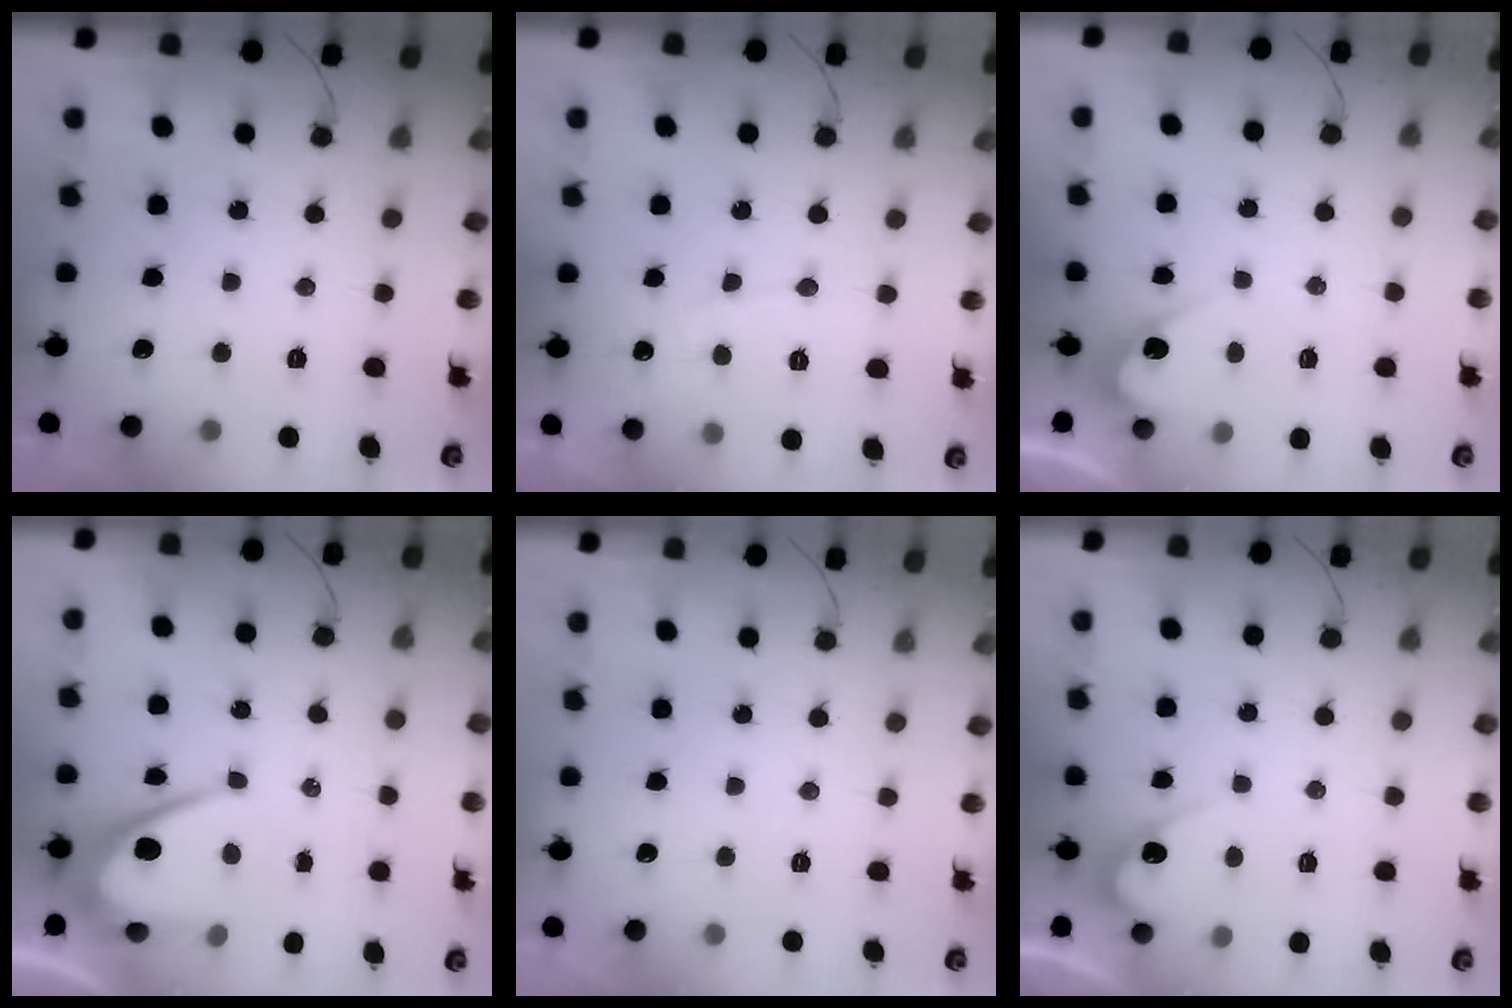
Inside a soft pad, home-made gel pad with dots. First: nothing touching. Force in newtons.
{"total": 4.9, "press": 4.9, "slide": 0.2}
{"total": 3.0, "press": 3.0, "slide": 0.3}
{"total": 10.1, "press": 10.1, "slide": 0.8}
{"total": 0.0}
{"total": 4.1, "press": 4.1, "slide": 0.3}